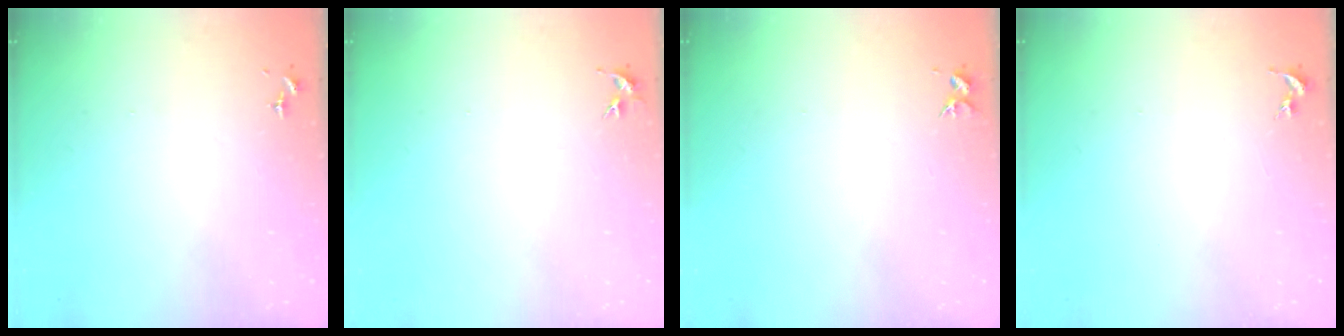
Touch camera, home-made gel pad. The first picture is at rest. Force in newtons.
{"total": 3.6, "press": 3.5, "slide": 0.4}
{"total": 3.3, "press": 3.3, "slide": 0.4}
{"total": 0.0}